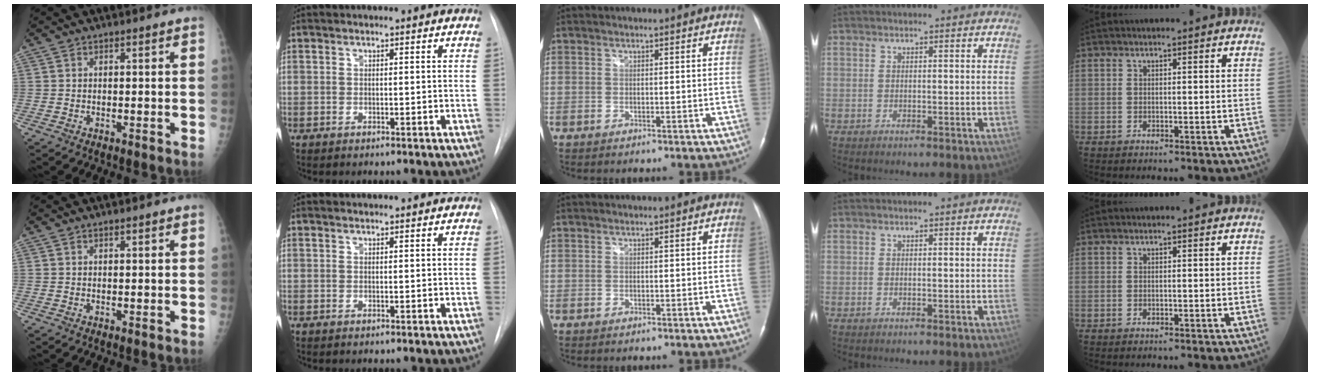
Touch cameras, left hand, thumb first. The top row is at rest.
{"thumb": {"total": 0.6, "force": [0.4, 0.1, 0.3], "torque": [-0.006, -0.001, 0.007]}}